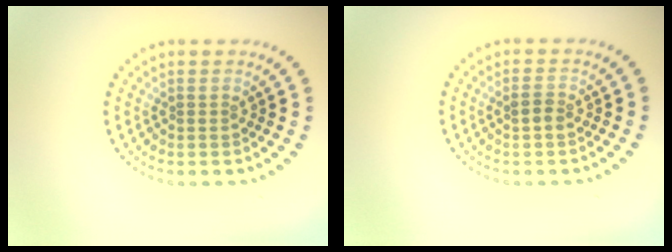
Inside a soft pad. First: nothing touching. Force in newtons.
{"total": 1.2, "press": 1.2, "slide": 0.3}